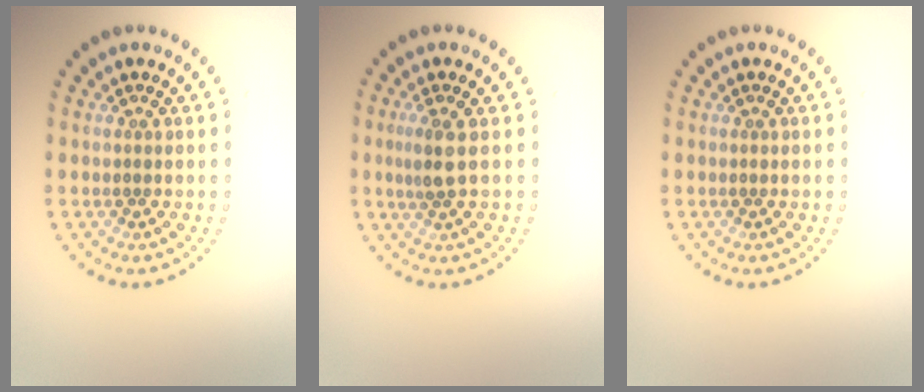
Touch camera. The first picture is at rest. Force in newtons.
{"total": 2.0, "press": 1.5, "slide": 1.3}
{"total": 0.0}